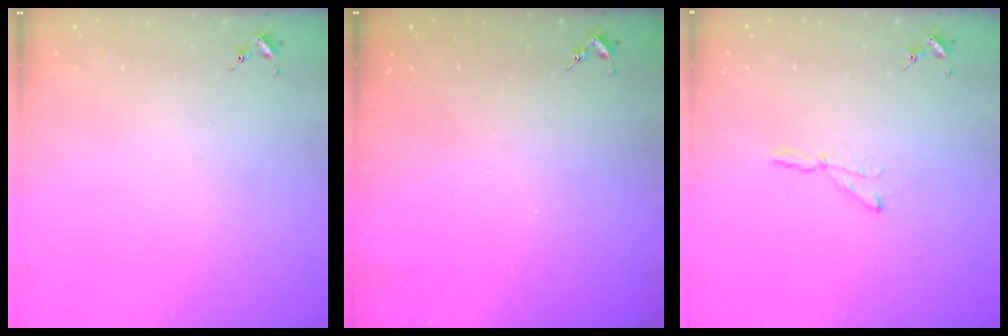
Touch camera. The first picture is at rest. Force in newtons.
{"total": 2.5, "press": 2.5, "slide": 0.3}
{"total": 3.9, "press": 3.9, "slide": 0.3}